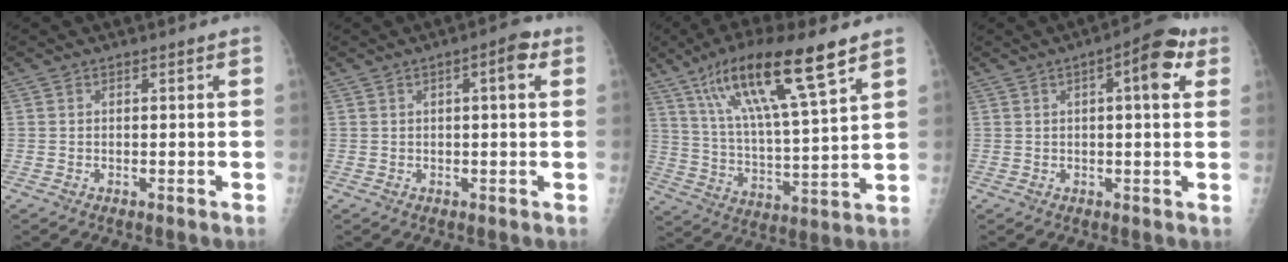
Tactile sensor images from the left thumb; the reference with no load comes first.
{"total": 4.3, "force": [1.4, 1.2, 3.8], "torque": [-0.053, 0.004, 0.016]}
{"total": 19.0, "force": [11.4, 3.1, 14.9], "torque": [-0.260, -0.038, 0.208]}
{"total": 8.3, "force": [2.9, 2.6, 7.3], "torque": [-0.089, 0.010, 0.031]}